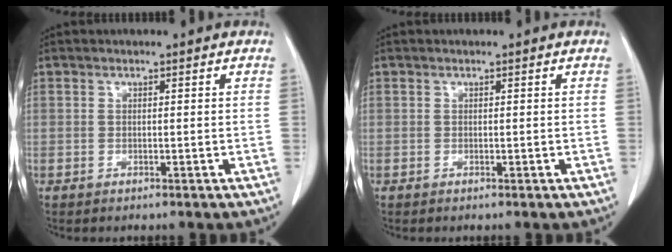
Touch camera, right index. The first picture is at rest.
{"total": 0.0}